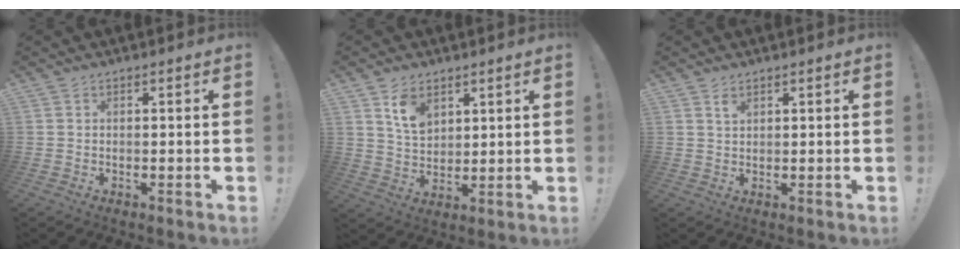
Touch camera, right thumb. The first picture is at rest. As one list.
[{"total": 8.7, "force": [5.0, 5.9, 4.0], "torque": [-0.063, -0.022, 0.095]}, {"total": 1.9, "force": [1.3, 1.0, 0.9], "torque": [0.000, -0.010, 0.021]}]